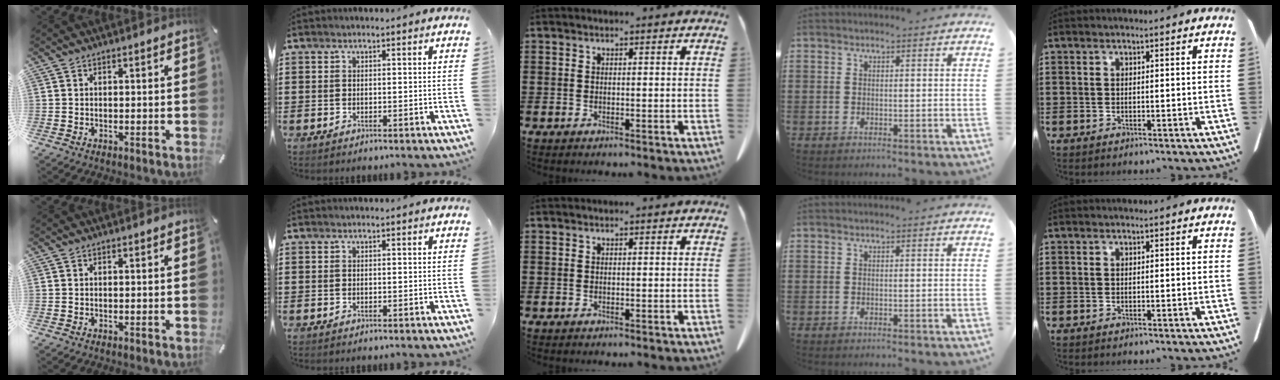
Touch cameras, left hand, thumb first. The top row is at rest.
{}